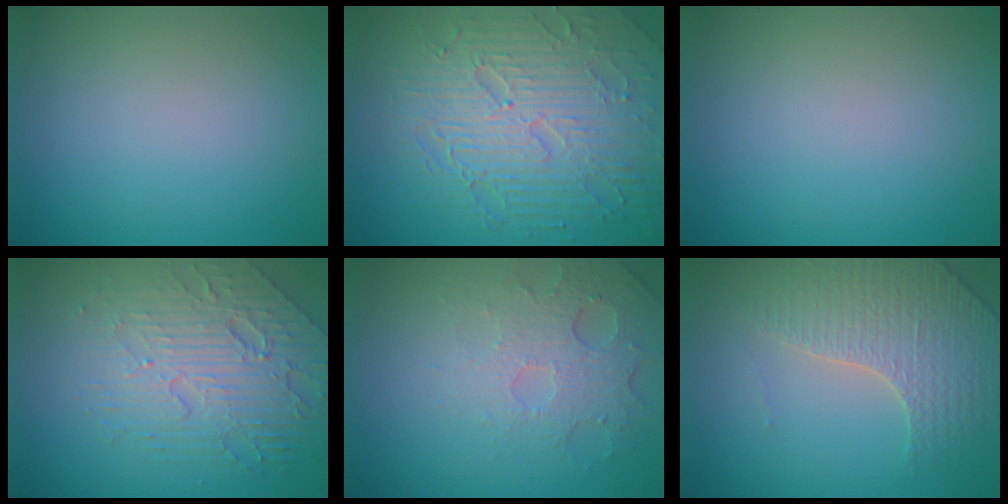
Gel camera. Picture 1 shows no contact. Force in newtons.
{"total": 8.8, "press": 6.3, "slide": 6.1}
{"total": 0.0}
{"total": 6.4, "press": 4.8, "slide": 4.4}
{"total": 5.0, "press": 3.3, "slide": 3.8}
{"total": 3.8, "press": 3.6, "slide": 1.0}